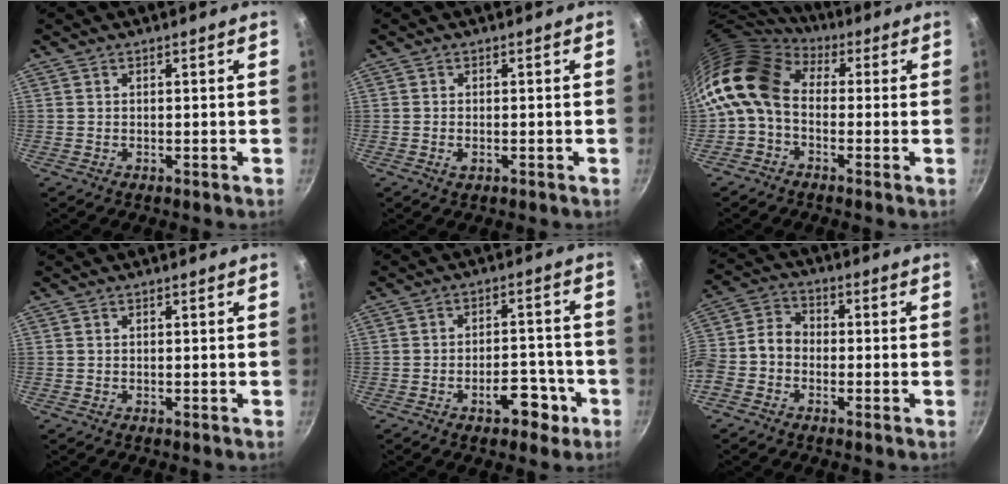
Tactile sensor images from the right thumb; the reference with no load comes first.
{"total": 1.4, "force": [-0.5, 0.7, 1.0], "torque": [-0.020, -0.001, -0.009]}
{"total": 13.1, "force": [0.3, 9.6, 9.0], "torque": [-0.166, 0.027, -0.018]}
{"total": 0.0}
{"total": 7.9, "force": [-3.8, 4.4, 5.4], "torque": [-0.044, 0.030, -0.050]}
{"total": 8.0, "force": [-2.5, 6.1, 4.6], "torque": [-0.089, 0.042, -0.065]}